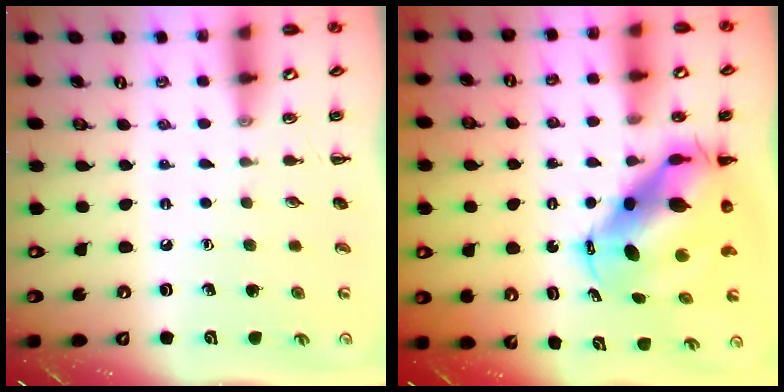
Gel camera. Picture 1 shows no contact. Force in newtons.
{"total": 11.0, "press": 10.7, "slide": 2.5}